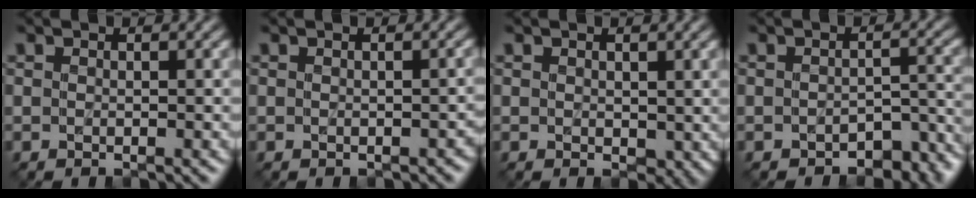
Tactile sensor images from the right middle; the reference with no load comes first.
{"total": 0.9, "force": [-0.4, 0.5, 0.6], "torque": [-0.011, -0.003, -0.003]}
{"total": 1.7, "force": [0.7, 1.2, 1.0], "torque": [-0.018, -0.003, 0.016]}
{"total": 4.3, "force": [-3.3, 1.9, 1.9], "torque": [-0.013, -0.006, -0.036]}